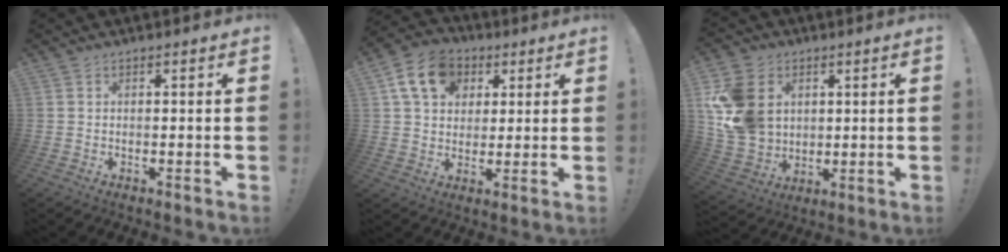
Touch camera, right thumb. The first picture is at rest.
{"total": 14.1, "force": [5.5, 10.9, 7.1], "torque": [-0.109, -0.010, 0.109]}
{"total": 17.0, "force": [3.9, 13.7, 9.3], "torque": [-0.187, -0.005, 0.082]}